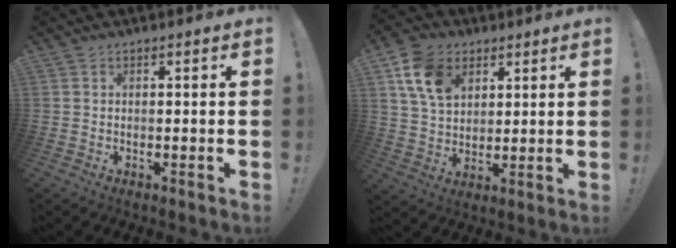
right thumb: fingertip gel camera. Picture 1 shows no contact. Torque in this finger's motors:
{"motor_torque": [0.70, 0.67, 0.43, -0.19, 0.03]}